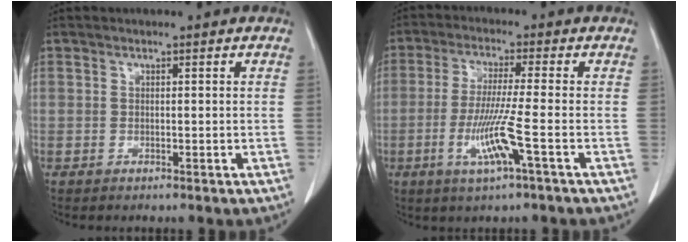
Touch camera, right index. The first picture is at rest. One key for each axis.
{"total": 8.1, "fx": -2.7, "fy": -0.7, "fz": 7.6, "tx": -0.153, "ty": -0.016, "tz": -0.055}